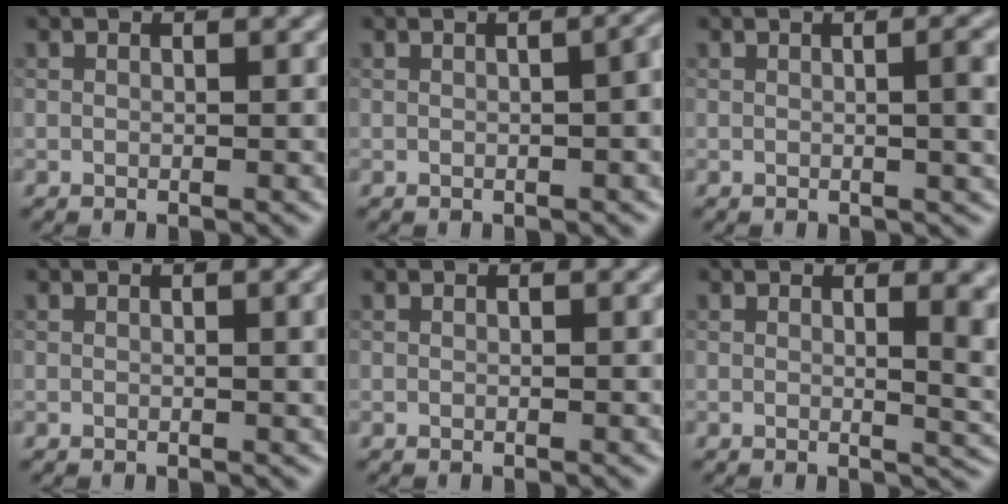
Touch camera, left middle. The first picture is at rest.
{"total": 3.6, "force": [0.1, 1.8, 3.2], "torque": [-0.013, 0.011, 0.003]}
{"total": 4.1, "force": [0.2, 1.3, 3.8], "torque": [-0.041, 0.010, 0.000]}
{"total": 2.2, "force": [0.4, 0.6, 2.1], "torque": [-0.022, 0.004, 0.003]}
{"total": 0.0}
{"total": 5.5, "force": [1.2, 2.4, 4.8], "torque": [-0.027, -0.004, 0.018]}